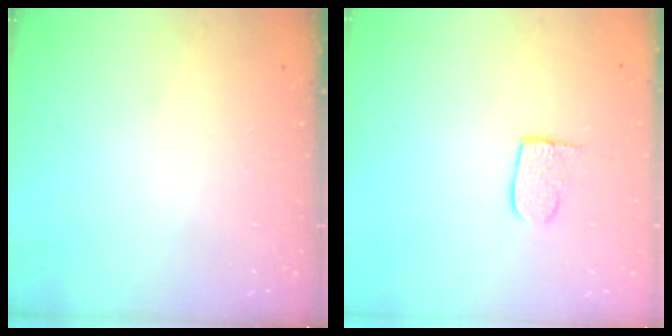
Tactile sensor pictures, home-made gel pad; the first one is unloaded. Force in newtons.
{"total": 6.7, "press": 6.7, "slide": 0.2}